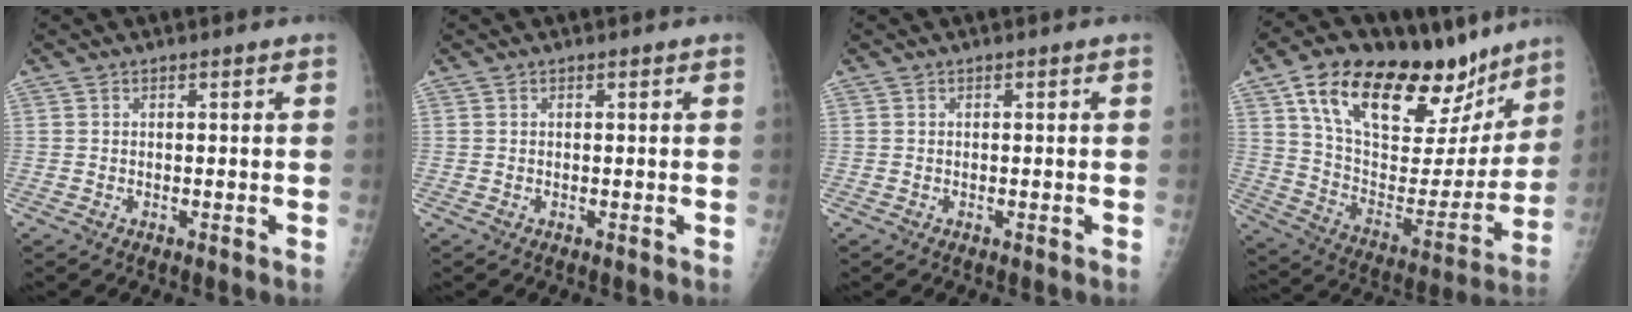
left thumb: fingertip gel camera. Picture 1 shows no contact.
{"total": 0.0}
{"total": 0.0}
{"total": 30.9, "force": [18.7, 14.2, 20.0], "torque": [-0.277, -0.032, 0.304]}